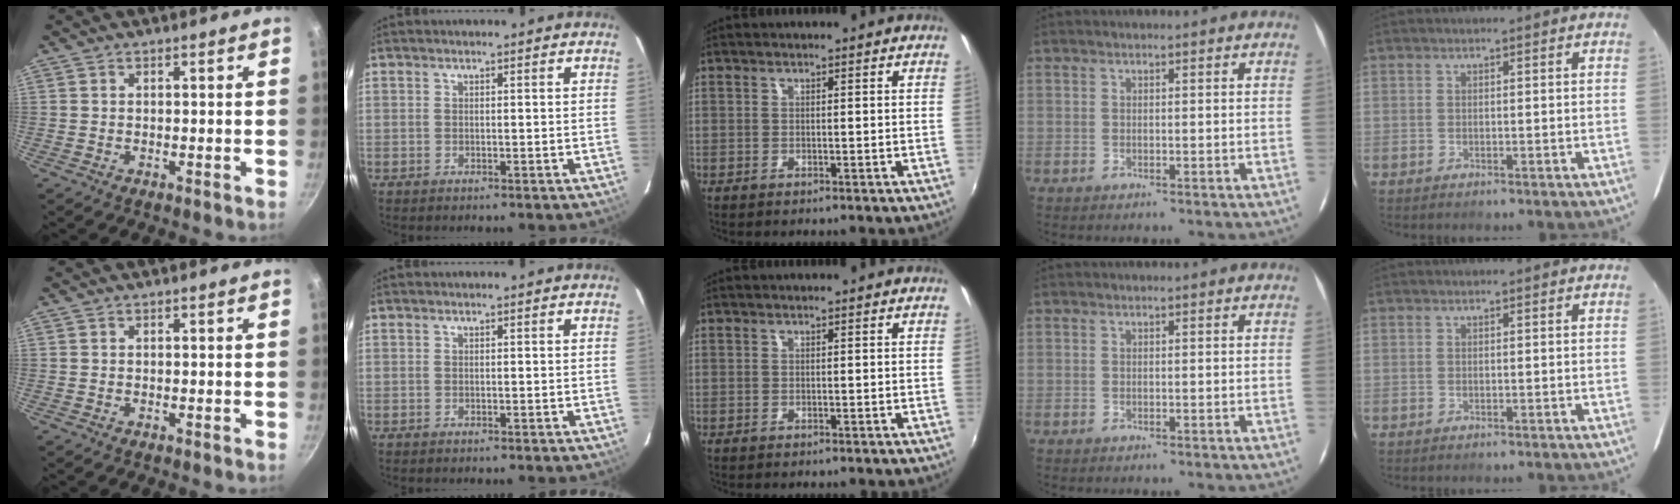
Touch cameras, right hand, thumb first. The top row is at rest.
{}